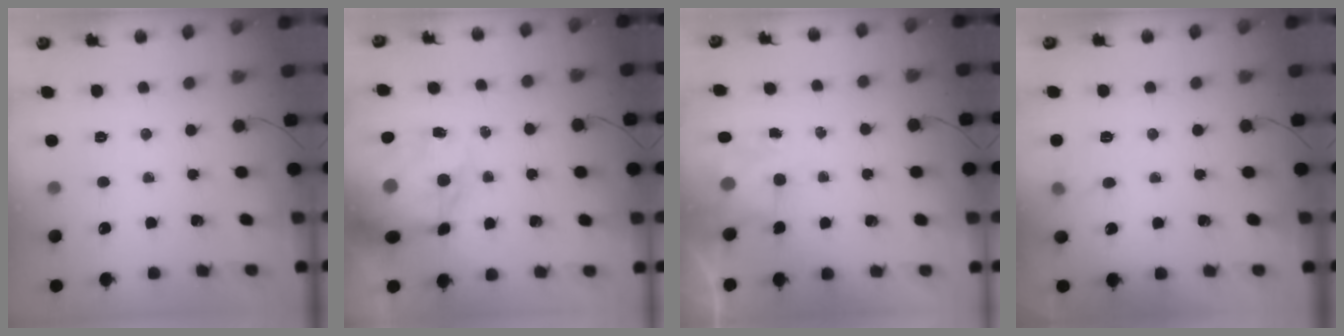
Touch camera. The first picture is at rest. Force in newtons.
{"total": 13.9, "press": 13.4, "slide": 3.7}
{"total": 4.0, "press": 3.9, "slide": 0.9}
{"total": 4.2, "press": 3.7, "slide": 2.0}